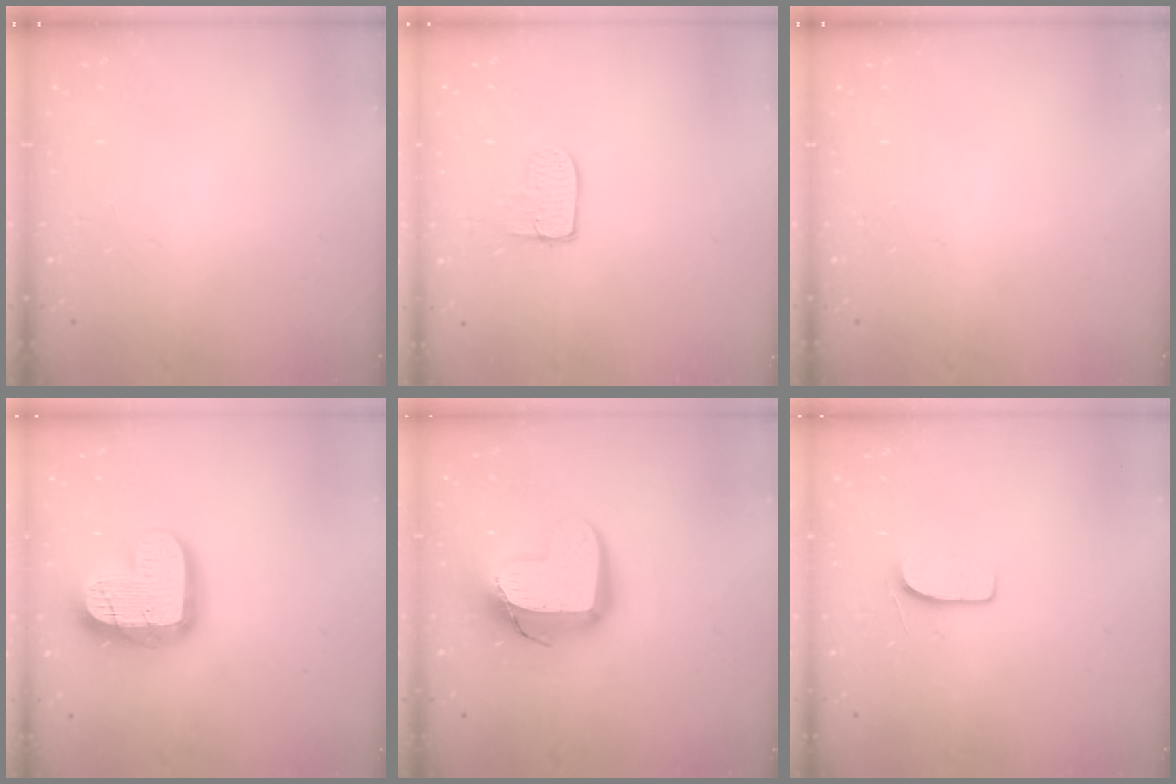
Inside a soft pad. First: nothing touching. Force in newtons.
{"total": 6.8, "press": 6.7, "slide": 0.4}
{"total": 0.0}
{"total": 19.2, "press": 19.1, "slide": 1.8}
{"total": 15.1, "press": 15.0, "slide": 1.4}
{"total": 7.1, "press": 7.1, "slide": 0.6}